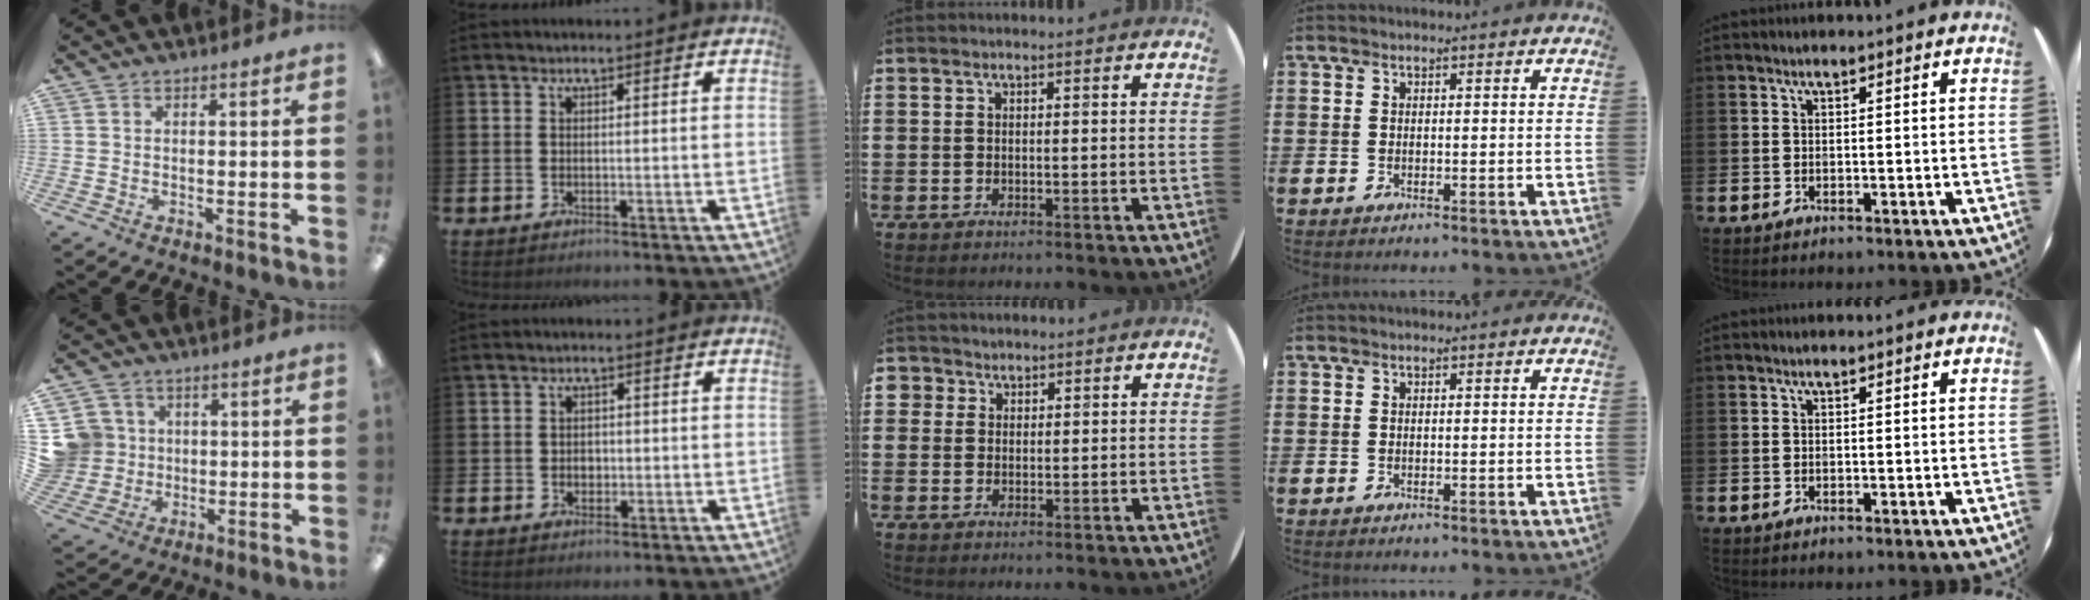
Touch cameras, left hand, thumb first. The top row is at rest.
{"thumb": {"total": 8.4, "force": [1.7, 8.2, 0.8], "torque": [-0.038, 0.005, 0.044]}, "index": {"total": 1.5, "force": [-0.1, 1.3, 0.7], "torque": [-0.003, 0.003, -0.006]}, "middle": {"total": 2.0, "force": [1.4, 1.4, 0.0], "torque": [0.012, 0.000, 0.023]}}